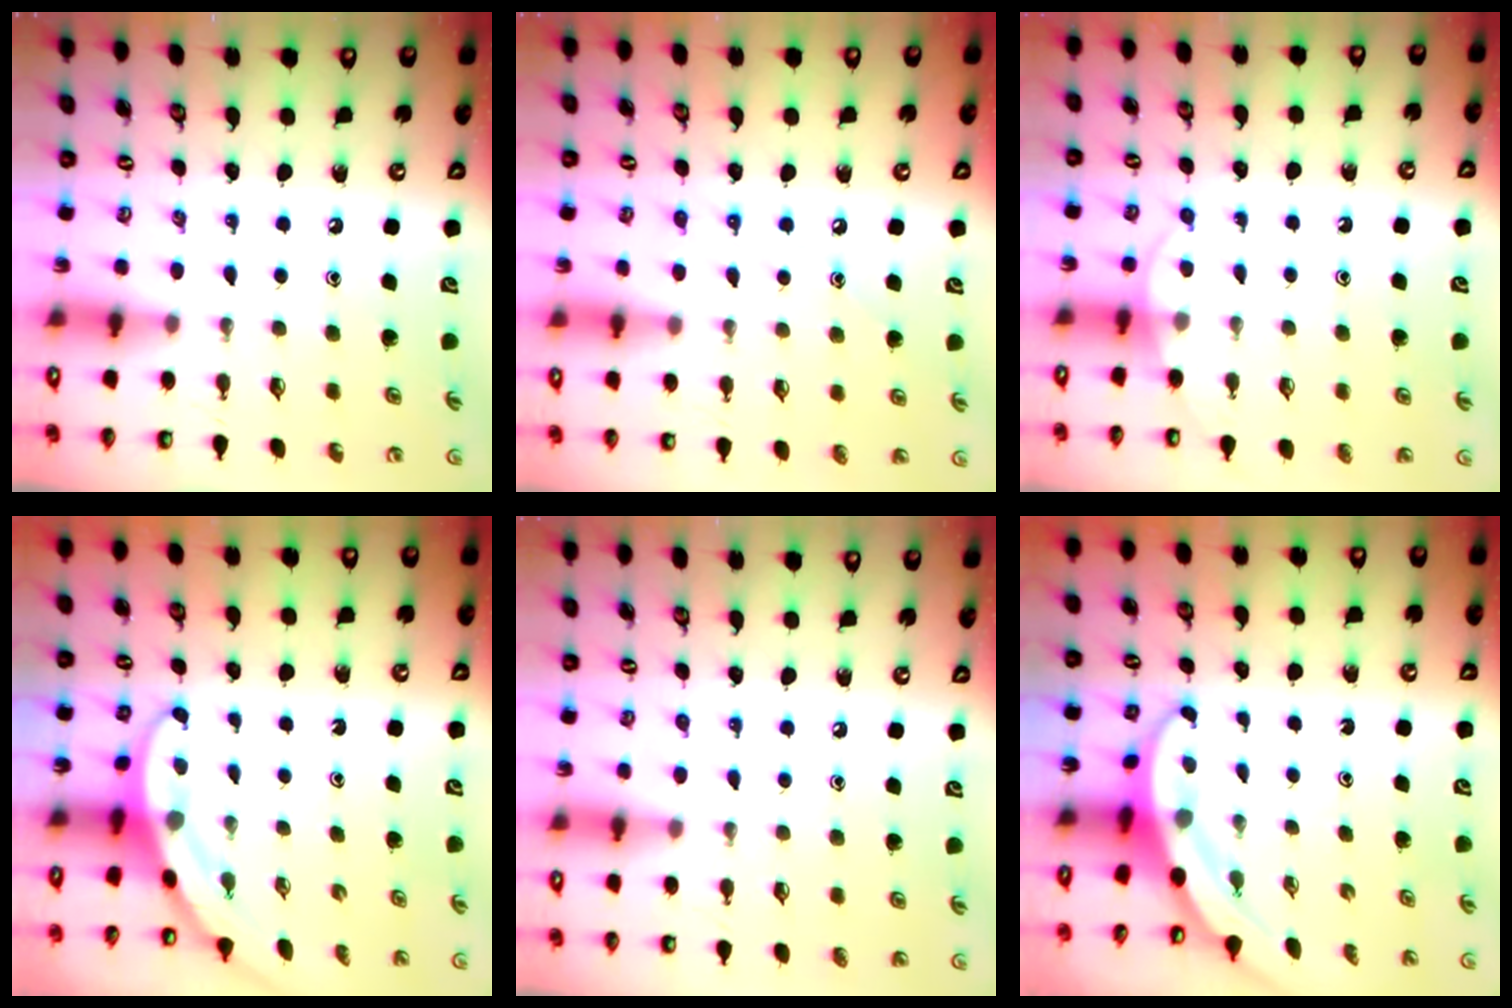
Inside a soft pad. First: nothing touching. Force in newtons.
{"total": 6.8, "press": 6.7, "slide": 0.7}
{"total": 3.9, "press": 3.9, "slide": 0.3}
{"total": 3.4, "press": 3.4, "slide": 0.1}
{"total": 1.7, "press": 1.7, "slide": 0.1}
{"total": 3.3, "press": 3.3, "slide": 0.0}